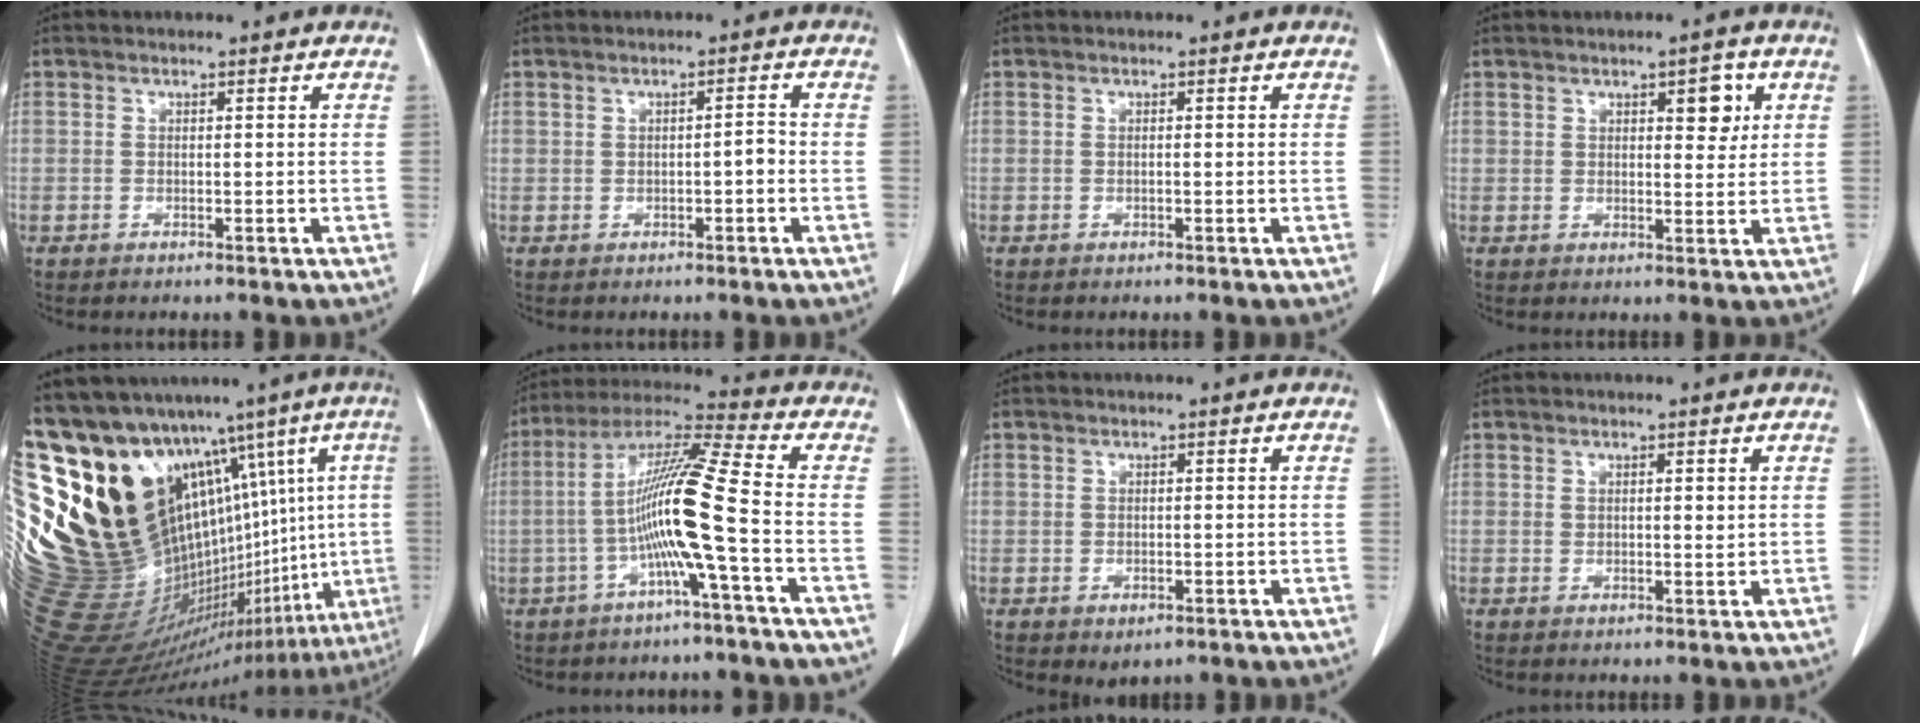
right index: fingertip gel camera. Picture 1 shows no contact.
{"total": 1.6, "force": [-0.2, 0.6, 1.4], "torque": [-0.020, 0.005, -0.002]}
{"total": 0.0}
{"total": 4.3, "force": [2.0, 1.9, 3.3], "torque": [-0.040, 0.000, 0.028]}
{"total": 38.8, "force": [14.1, 18.4, 31.0], "torque": [-0.515, 0.072, 0.285]}
{"total": 12.3, "force": [-2.8, -1.5, 11.9], "torque": [-0.226, 0.015, -0.062]}
{"total": 1.7, "force": [-0.7, 1.2, 1.1], "torque": [-0.012, -0.002, 0.000]}
{"total": 1.2, "force": [0.5, 0.4, 1.1], "torque": [-0.016, -0.003, 0.007]}